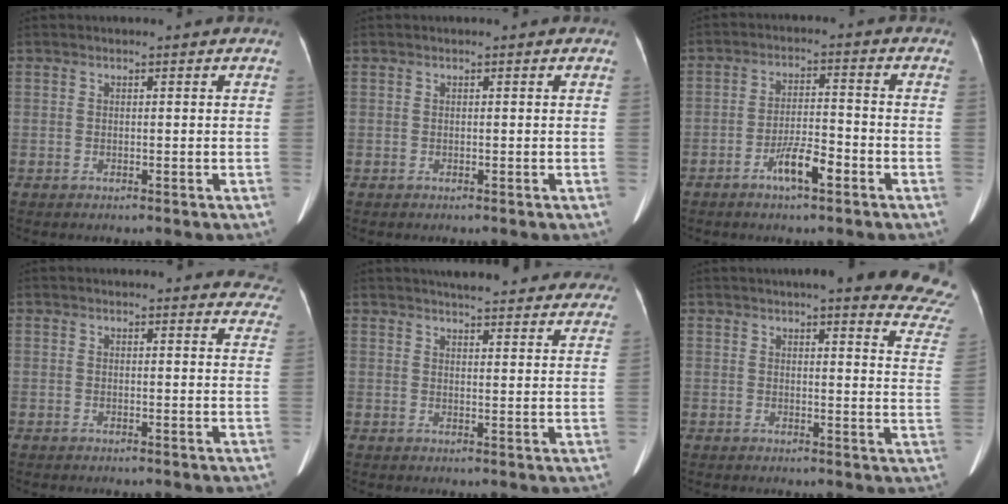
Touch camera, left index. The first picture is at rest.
{"total": 0.0}
{"total": 5.5, "force": [-3.4, 1.0, 4.3], "torque": [-0.085, 0.000, -0.059]}
{"total": 11.3, "force": [10.7, 3.1, 2.1], "torque": [0.018, -0.012, 0.084]}
{"total": 21.6, "force": [19.7, 4.3, 7.7], "torque": [-0.093, -0.014, 0.222]}
{"total": 17.9, "force": [16.3, 2.2, 7.1], "torque": [-0.060, -0.058, 0.157]}